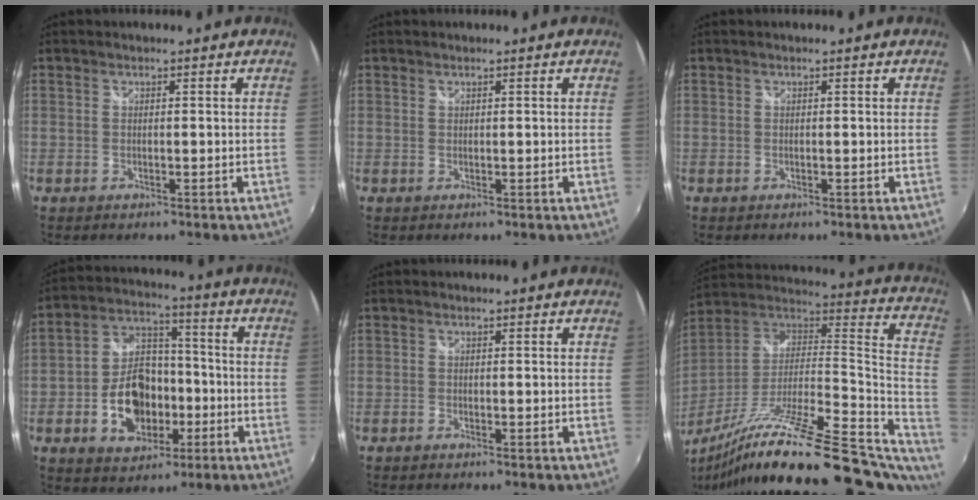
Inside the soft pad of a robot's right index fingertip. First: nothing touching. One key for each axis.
{"total": 0.0}
{"total": 0.0}
{"total": 13.4, "fx": -4.2, "fy": 9.1, "fz": 8.8, "tx": -0.176, "ty": 0.023, "tz": -0.061}
{"total": 0.5, "fx": -0.5, "fy": 0.2, "fz": 0.1, "tx": -0.004, "ty": -0.003, "tz": -0.012}
{"total": 33.2, "fx": -22.9, "fy": 6.4, "fz": 23.2, "tx": -0.324, "ty": -0.045, "tz": -0.359}